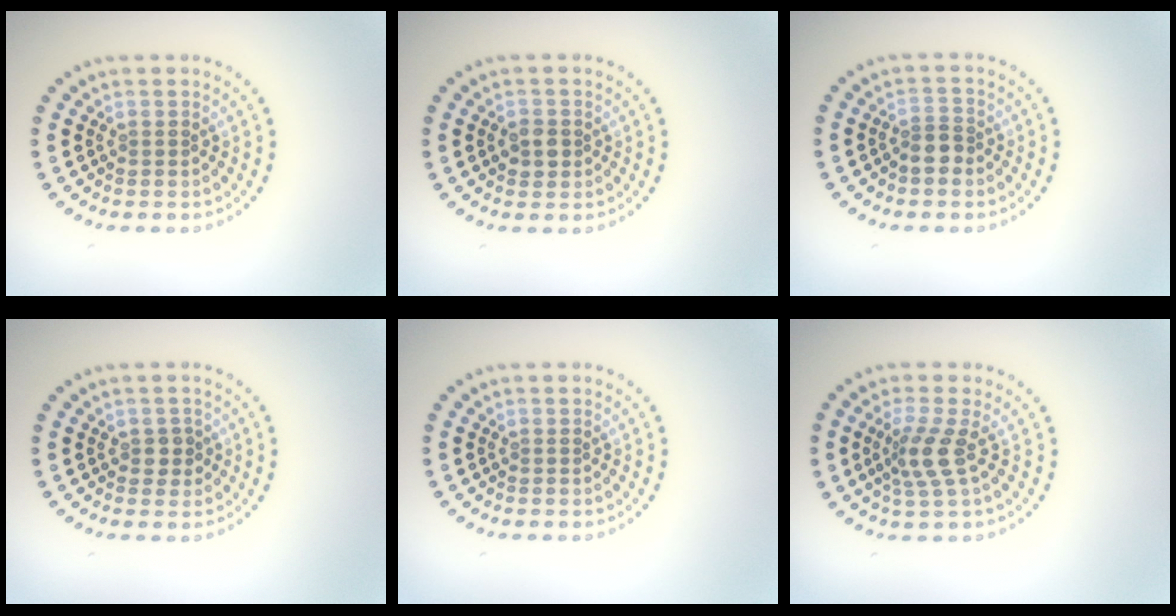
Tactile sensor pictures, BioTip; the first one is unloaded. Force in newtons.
{"total": 1.7, "press": 1.7, "slide": 0.3}
{"total": 1.9, "press": 1.7, "slide": 0.9}
{"total": 1.4, "press": 1.3, "slide": 0.5}
{"total": 0.0}
{"total": 2.8, "press": 2.0, "slide": 2.0}